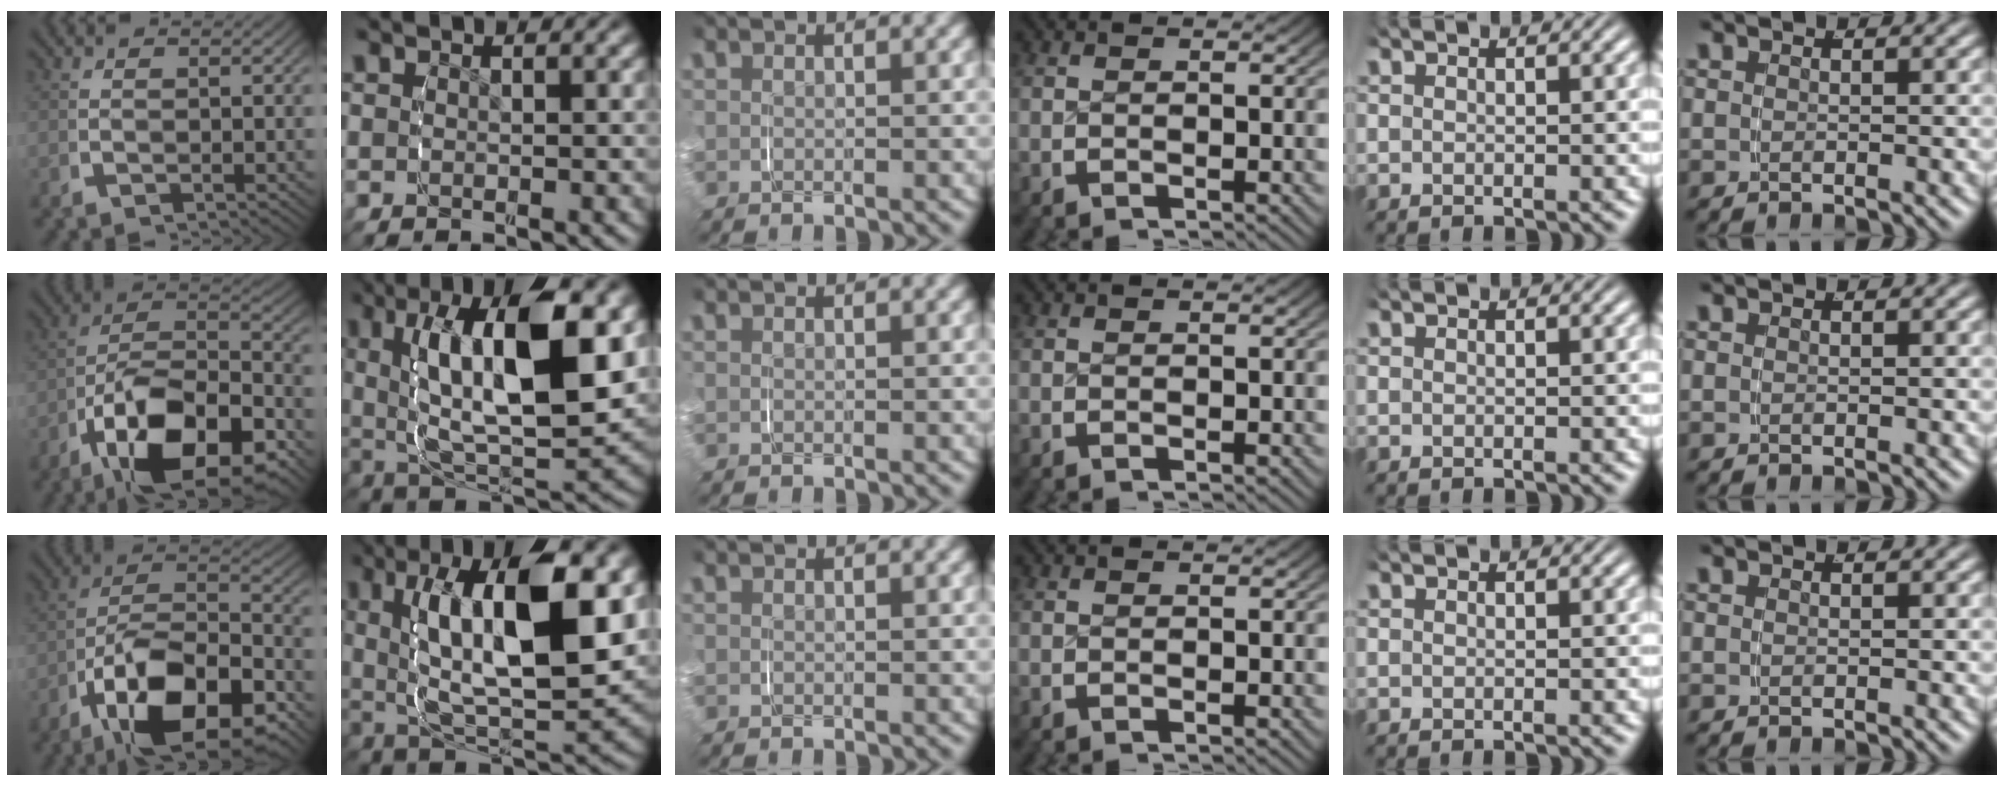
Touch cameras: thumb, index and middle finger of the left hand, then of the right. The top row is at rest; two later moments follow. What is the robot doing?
{"motion": "grasp_and_lifting", "object": "key"}